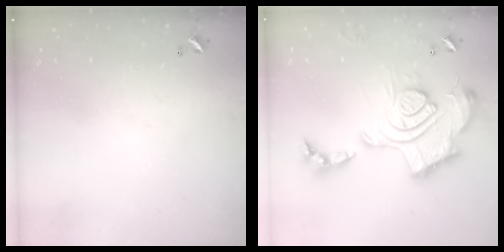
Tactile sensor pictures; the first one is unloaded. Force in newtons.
{"total": 2.5, "press": 1.9, "slide": 1.7}